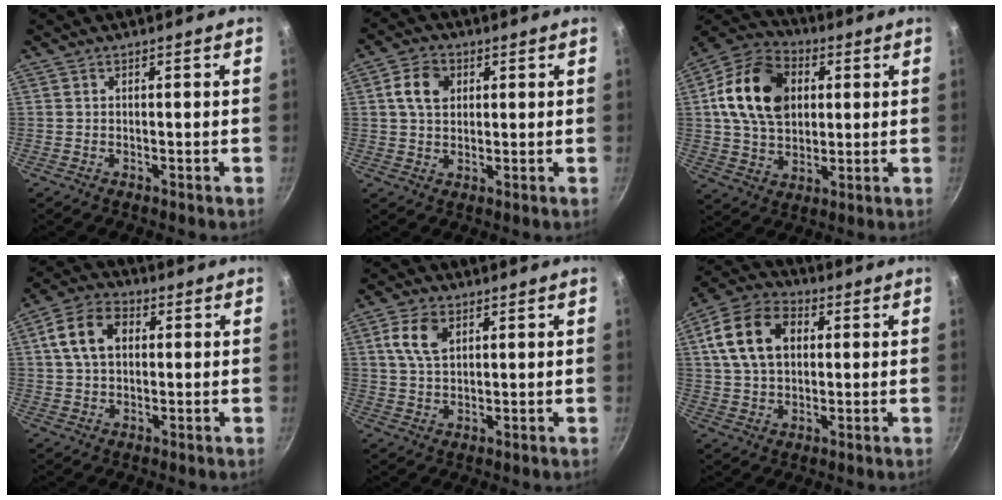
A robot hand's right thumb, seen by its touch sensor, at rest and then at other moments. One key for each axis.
{"total": 6.4, "fx": 1.8, "fy": 4.7, "fz": 4.0, "tx": -0.058, "ty": 0.006, "tz": 0.027}
{"total": 18.0, "fx": 3.7, "fy": 12.8, "fz": 12.1, "tx": -0.187, "ty": 0.010, "tz": 0.054}
{"total": 9.9, "fx": 2.2, "fy": 6.9, "fz": 6.8, "tx": -0.108, "ty": 0.017, "tz": 0.028}
{"total": 6.7, "fx": 2.7, "fy": 4.0, "fz": 4.7, "tx": -0.083, "ty": -0.001, "tz": 0.051}
{"total": 14.3, "fx": 3.5, "fy": 9.9, "fz": 9.7, "tx": -0.159, "ty": 0.013, "tz": 0.048}